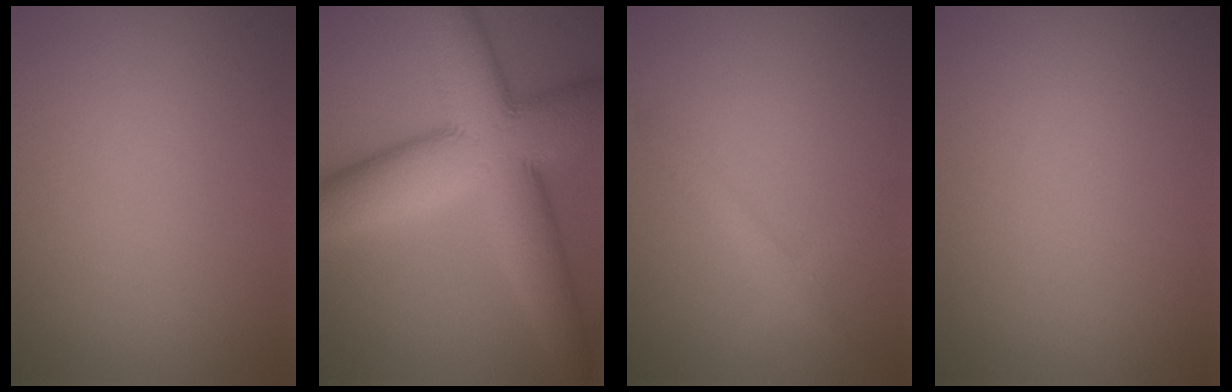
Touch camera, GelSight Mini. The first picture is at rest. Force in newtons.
{"total": 13.1, "press": 13.1, "slide": 0.1}
{"total": 2.2, "press": 2.2, "slide": 0.0}
{"total": 0.0}